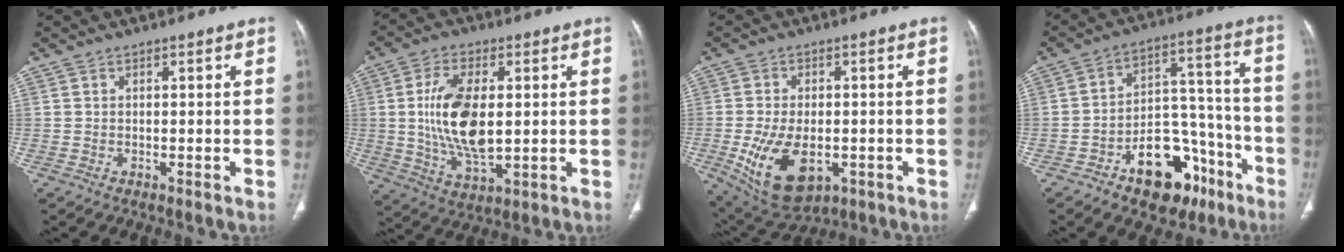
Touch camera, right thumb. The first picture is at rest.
{"total": 14.0, "force": [1.0, 6.9, 12.2], "torque": [-0.232, -0.013, 0.024]}
{"total": 13.2, "force": [-3.5, 7.7, 10.1], "torque": [-0.173, -0.001, -0.038]}
{"total": 17.1, "force": [-9.5, 9.9, 10.2], "torque": [-0.099, 0.088, -0.136]}